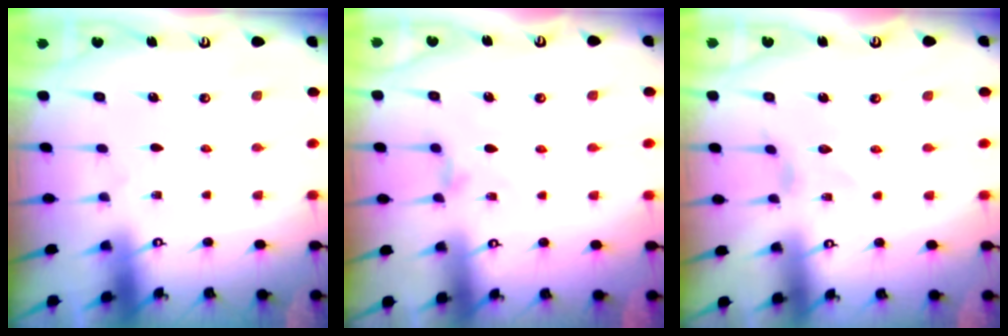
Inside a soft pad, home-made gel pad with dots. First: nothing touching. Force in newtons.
{"total": 2.7, "press": 2.7, "slide": 0.5}
{"total": 2.3, "press": 2.3, "slide": 0.2}